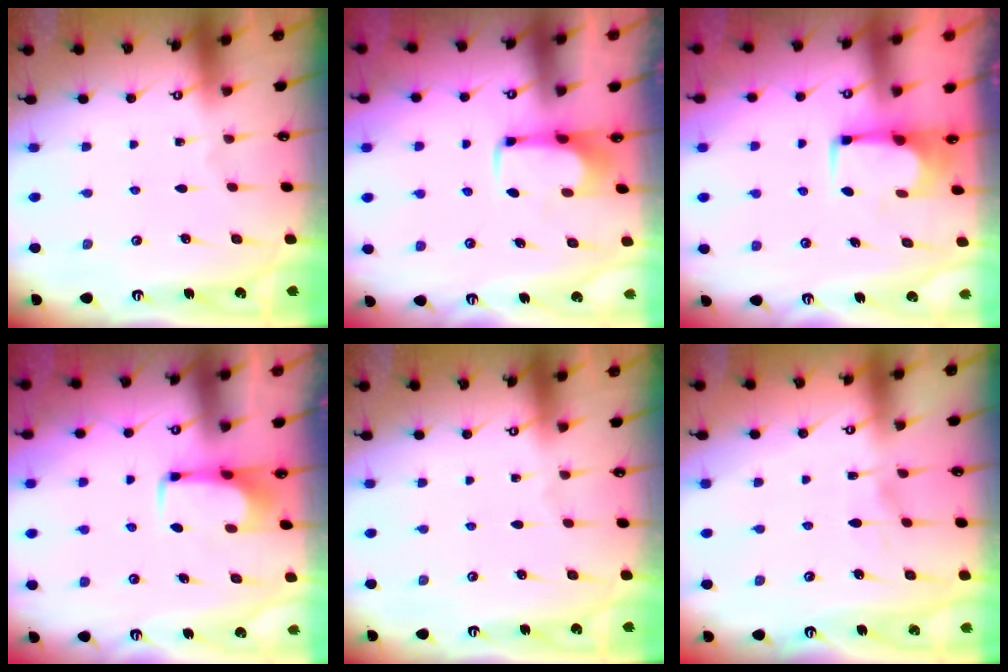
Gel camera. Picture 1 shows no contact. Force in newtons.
{"total": 2.2, "press": 2.1, "slide": 0.4}
{"total": 4.8, "press": 4.8, "slide": 0.3}
{"total": 1.7, "press": 1.6, "slide": 0.5}
{"total": 0.0}
{"total": 3.4, "press": 3.4, "slide": 0.4}